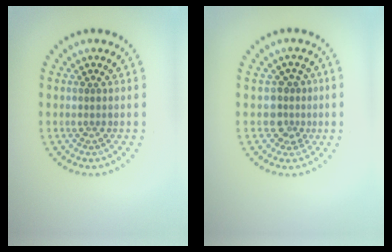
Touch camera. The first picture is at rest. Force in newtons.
{"total": 2.4, "press": 1.9, "slide": 1.5}